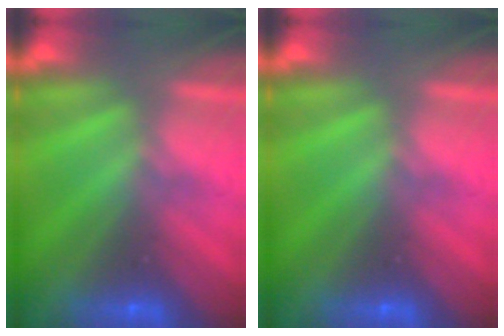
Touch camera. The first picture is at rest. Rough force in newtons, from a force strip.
{"total": 0.0}